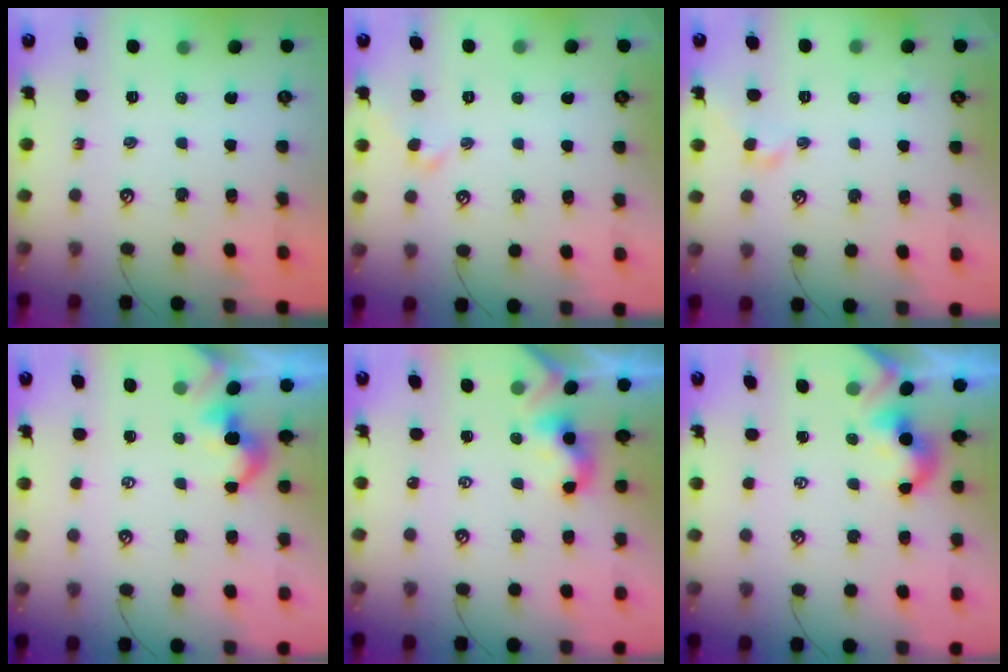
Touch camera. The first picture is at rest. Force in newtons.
{"total": 1.0, "press": 1.0, "slide": 0.4}
{"total": 1.9, "press": 1.9, "slide": 0.5}
{"total": 2.9, "press": 2.9, "slide": 0.2}
{"total": 2.4, "press": 2.4, "slide": 0.2}
{"total": 1.0, "press": 0.9, "slide": 0.5}